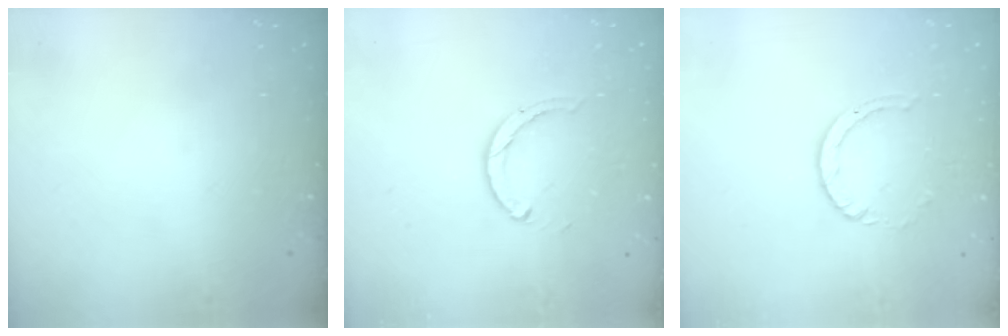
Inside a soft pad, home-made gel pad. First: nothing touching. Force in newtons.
{"total": 1.9, "press": 1.9, "slide": 0.2}
{"total": 3.8, "press": 3.7, "slide": 0.3}